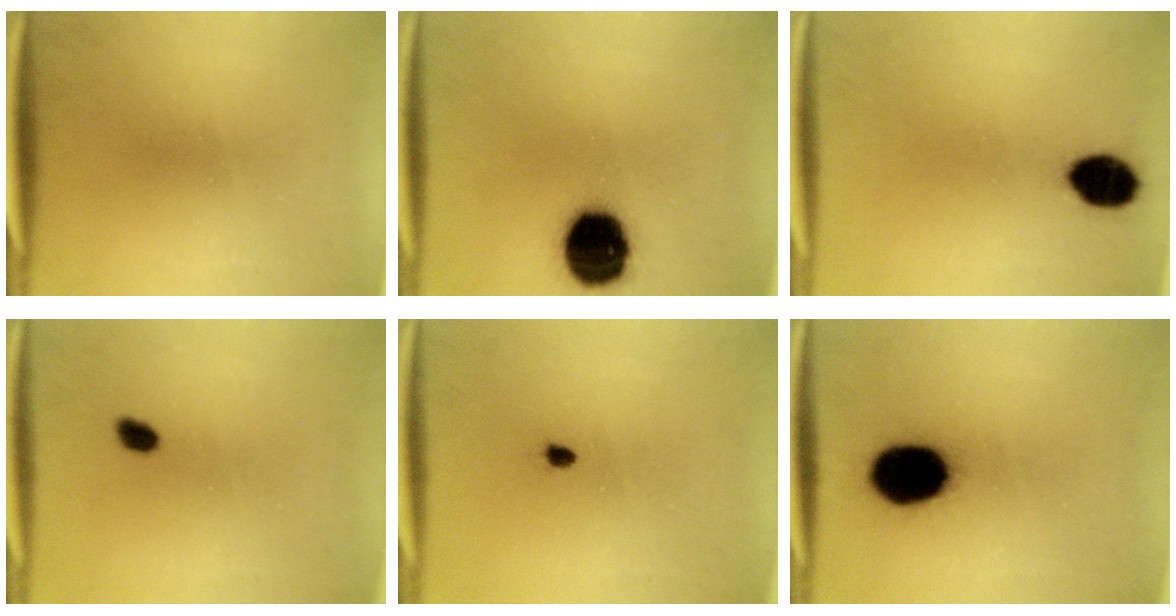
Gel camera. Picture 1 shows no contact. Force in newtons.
{"total": 17.2}
{"total": 8.4}
{"total": 1.4}
{"total": 1.0}
{"total": 16.2}